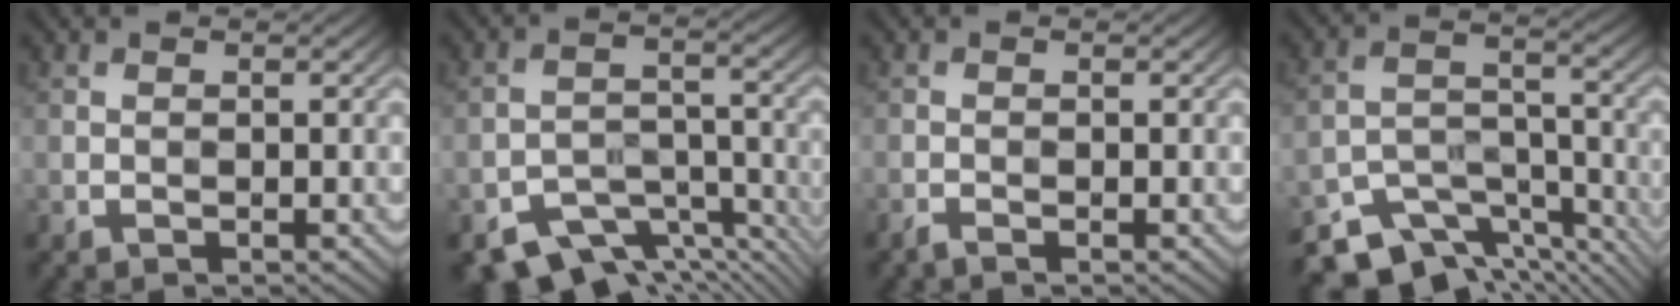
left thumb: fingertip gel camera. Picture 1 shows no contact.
{"total": 8.9, "force": [-7.0, 4.0, 3.9], "torque": [-0.060, -0.020, -0.113]}
{"total": 0.8, "force": [-0.7, 0.0, 0.4], "torque": [-0.010, 0.001, -0.018]}
{"total": 10.8, "force": [-8.4, 5.0, 4.6], "torque": [-0.088, -0.009, -0.137]}